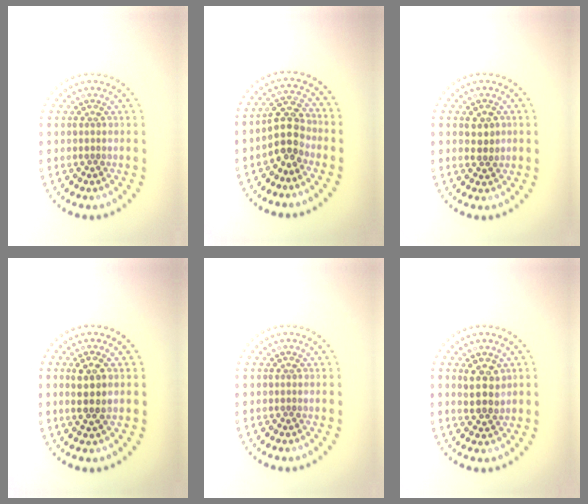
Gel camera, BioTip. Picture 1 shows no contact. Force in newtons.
{"total": 3.6, "press": 3.3, "slide": 1.3}
{"total": 1.9, "press": 1.8, "slide": 0.4}
{"total": 2.7, "press": 2.7, "slide": 0.6}
{"total": 0.0}
{"total": 2.8, "press": 2.6, "slide": 1.0}